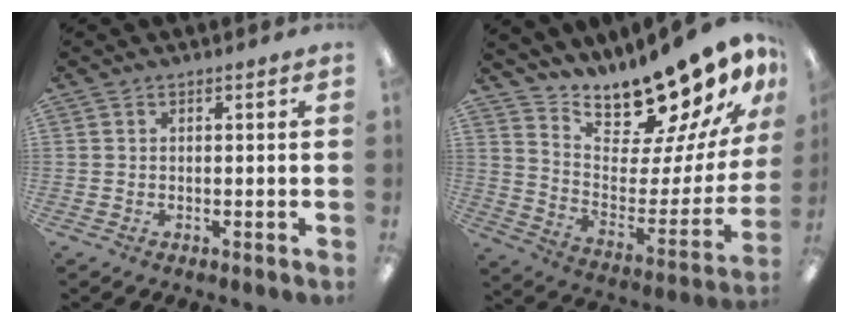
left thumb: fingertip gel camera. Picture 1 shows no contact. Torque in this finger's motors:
{"motor_torque": [2.53, 2.48, 0.39, -0.22, 0.13]}